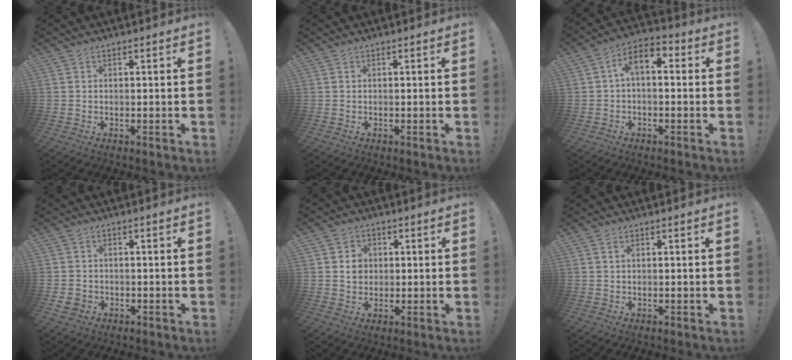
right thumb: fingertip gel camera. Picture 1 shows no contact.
{"total": 0.0}
{"total": 6.6, "force": [0.9, 3.5, 5.6], "torque": [-0.102, 0.006, 0.021]}
{"total": 2.9, "force": [-1.1, 2.4, 1.1], "torque": [-0.022, 0.000, -0.019]}
{"total": 5.5, "force": [0.9, 5.1, 1.9], "torque": [-0.021, 0.001, 0.016]}
{"total": 1.0, "force": [0.6, 0.3, 0.7], "torque": [-0.010, -0.002, 0.010]}